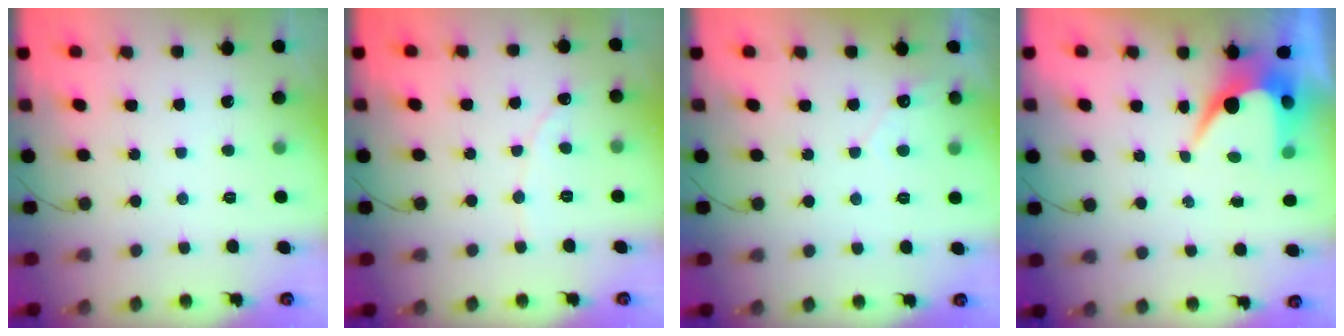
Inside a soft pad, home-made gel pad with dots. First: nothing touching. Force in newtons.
{"total": 1.8, "press": 1.8, "slide": 0.1}
{"total": 2.8, "press": 2.8, "slide": 0.1}
{"total": 6.8, "press": 6.8, "slide": 0.5}